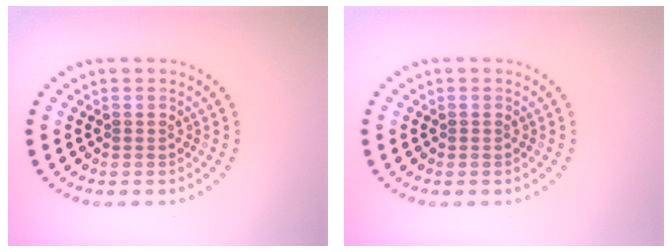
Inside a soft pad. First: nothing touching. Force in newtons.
{"total": 0.0}